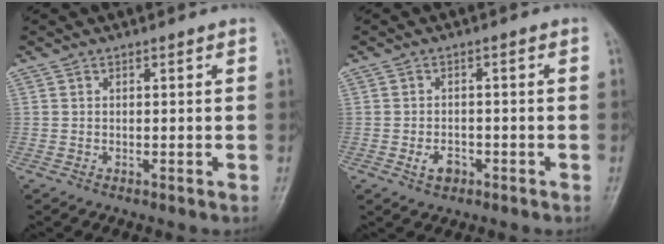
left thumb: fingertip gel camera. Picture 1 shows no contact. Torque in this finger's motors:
{"motor_torque": [0.02, 0.04, 0.07, 0.04, 0.00]}